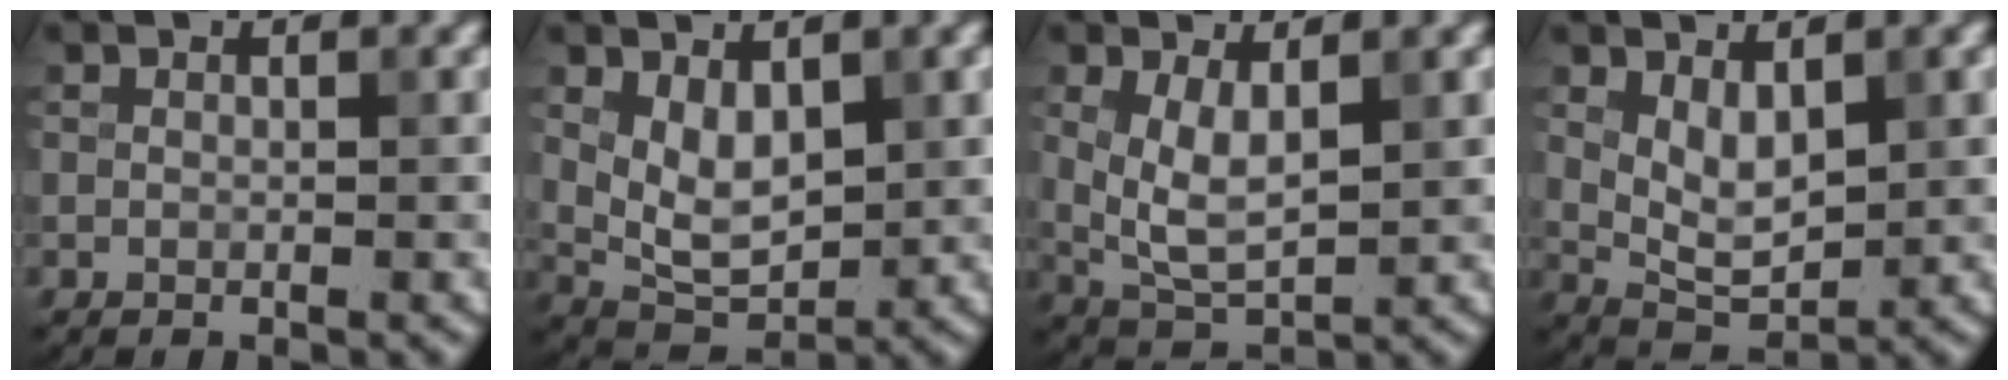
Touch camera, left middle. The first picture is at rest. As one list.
[{"total": 4.3, "force": [1.1, 2.5, 3.4], "torque": [-0.067, -0.007, 0.027]}, {"total": 4.0, "force": [1.0, 1.7, 3.4], "torque": [-0.073, -0.007, 0.025]}, {"total": 3.7, "force": [1.2, 1.8, 3.0], "torque": [-0.059, -0.007, 0.027]}]